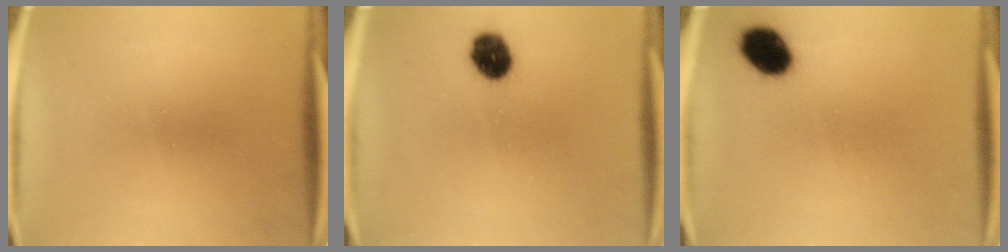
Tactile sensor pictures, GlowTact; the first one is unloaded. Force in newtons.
{"total": 6.9}
{"total": 7.5}